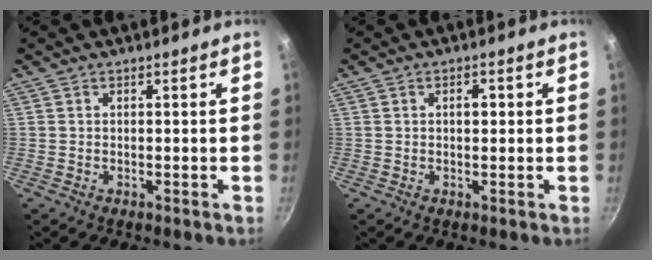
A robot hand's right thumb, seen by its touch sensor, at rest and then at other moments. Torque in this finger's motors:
{"motor_torque": [-0.11, -0.16, -0.12, 0.12, -0.02]}